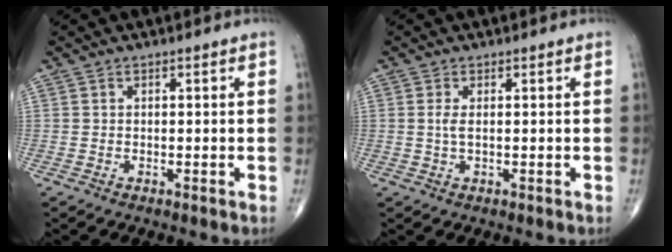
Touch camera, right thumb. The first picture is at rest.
{"total": 1.7, "force": [0.2, 0.4, 1.6], "torque": [-0.045, 0.000, 0.007]}